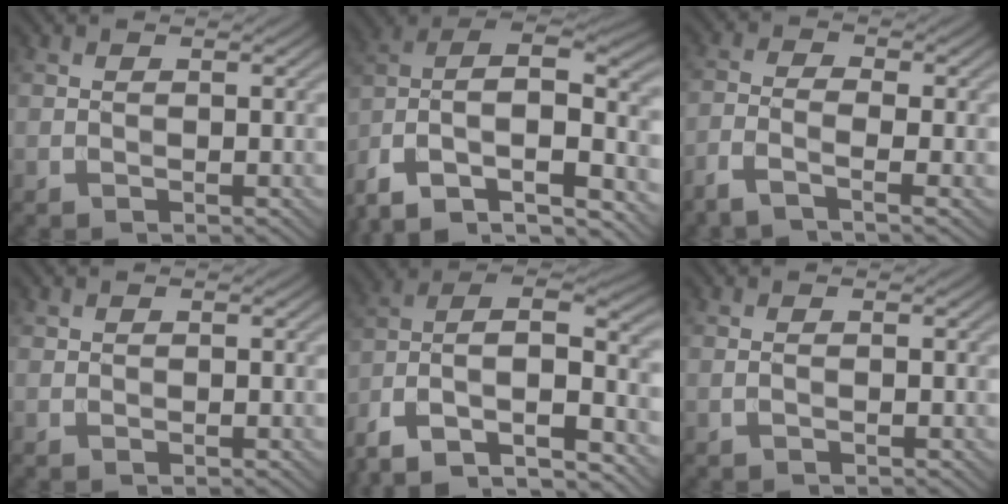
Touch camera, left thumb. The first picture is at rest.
{"total": 16.7, "force": [-6.5, 10.6, 11.1], "torque": [-0.270, -0.031, -0.096]}
{"total": 4.2, "force": [-2.7, 0.8, 3.2], "torque": [-0.067, -0.007, -0.065]}
{"total": 0.0}
{"total": 16.1, "force": [-7.1, 9.0, 11.2], "torque": [-0.274, -0.028, -0.115]}
{"total": 0.5, "force": [-0.2, 0.1, 0.5], "torque": [-0.011, -0.001, -0.006]}